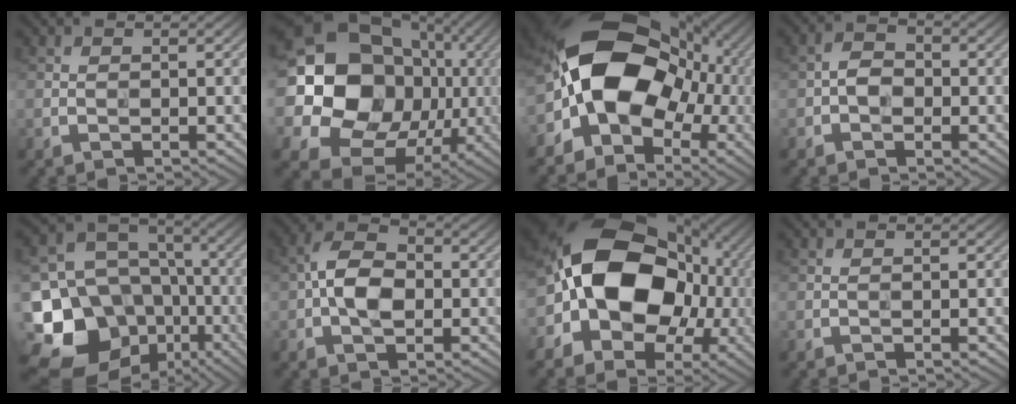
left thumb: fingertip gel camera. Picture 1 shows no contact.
{"total": 21.1, "force": [0.8, 18.1, 10.9], "torque": [-0.266, -0.010, 0.015]}
{"total": 16.0, "force": [-1.4, 11.9, 10.6], "torque": [-0.187, 0.003, -0.027]}
{"total": 2.2, "force": [-0.7, 1.5, 1.5], "torque": [-0.036, 0.007, -0.019]}
{"total": 20.6, "force": [-9.1, 16.5, 8.2], "torque": [-0.213, -0.054, -0.138]}
{"total": 6.3, "force": [-0.7, 3.6, 5.1], "torque": [-0.105, 0.011, -0.020]}
{"total": 17.3, "force": [-0.4, 12.7, 11.6], "torque": [-0.216, -0.005, -0.008]}
{"total": 0.6, "force": [-0.1, -0.5, -0.2], "torque": [0.003, 0.002, 0.001]}